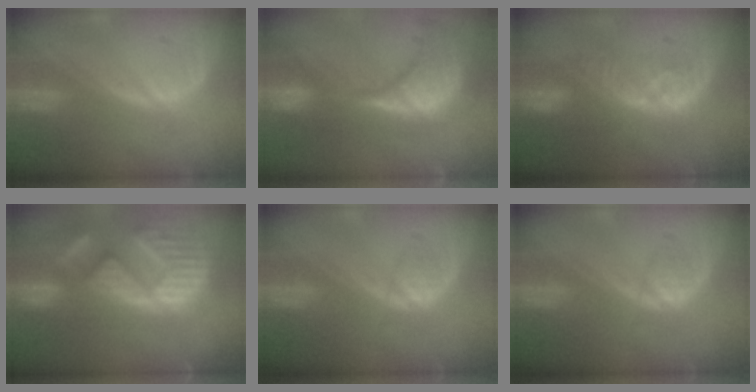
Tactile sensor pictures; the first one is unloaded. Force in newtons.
{"total": 15.1, "press": 12.0, "slide": 9.1}
{"total": 8.3, "press": 7.3, "slide": 3.9}
{"total": 15.1, "press": 12.4, "slide": 8.6}
{"total": 1.9, "press": 1.9, "slide": 0.4}
{"total": 1.9, "press": 1.9, "slide": 0.4}